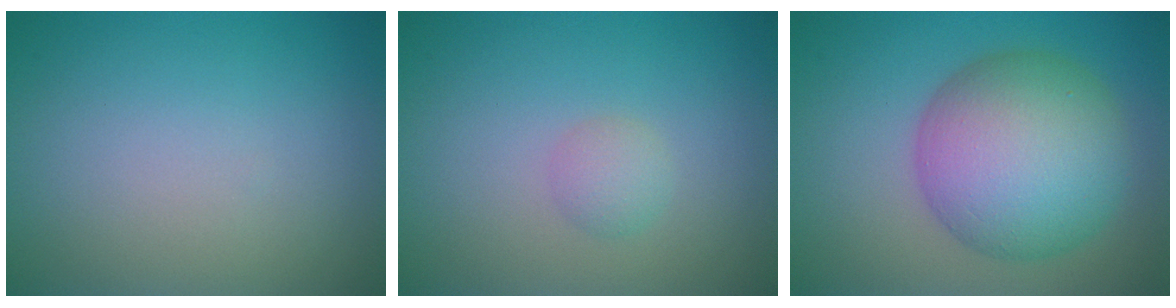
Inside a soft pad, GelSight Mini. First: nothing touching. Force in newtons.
{"total": 1.4, "press": 1.4, "slide": 0.1}
{"total": 10.4, "press": 10.4, "slide": 0.5}